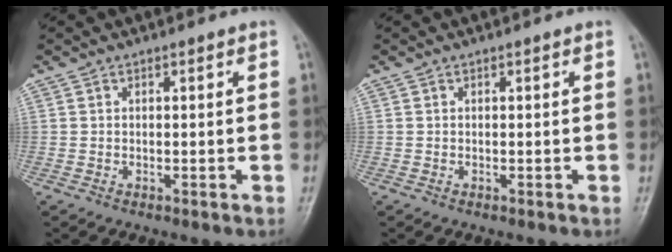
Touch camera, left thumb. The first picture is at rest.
{"total": 0.0}